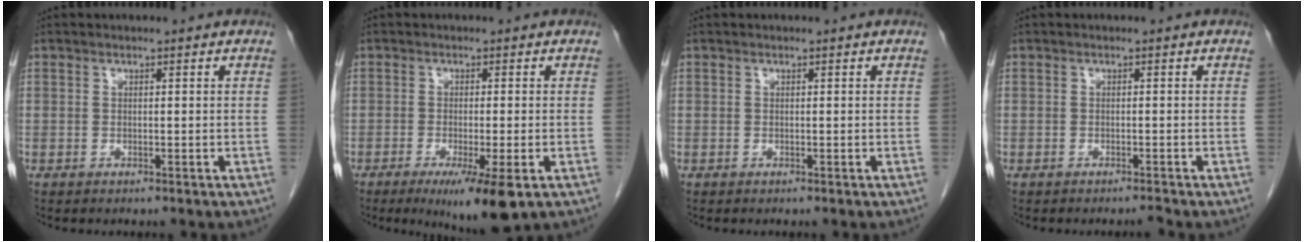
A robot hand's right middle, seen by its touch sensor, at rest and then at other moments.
{"total": 7.8, "force": [-4.3, 0.5, 6.5], "torque": [-0.100, -0.025, -0.062]}
{"total": 0.0}
{"total": 0.7, "force": [-0.7, -0.2, 0.2], "torque": [-0.003, -0.002, -0.009]}